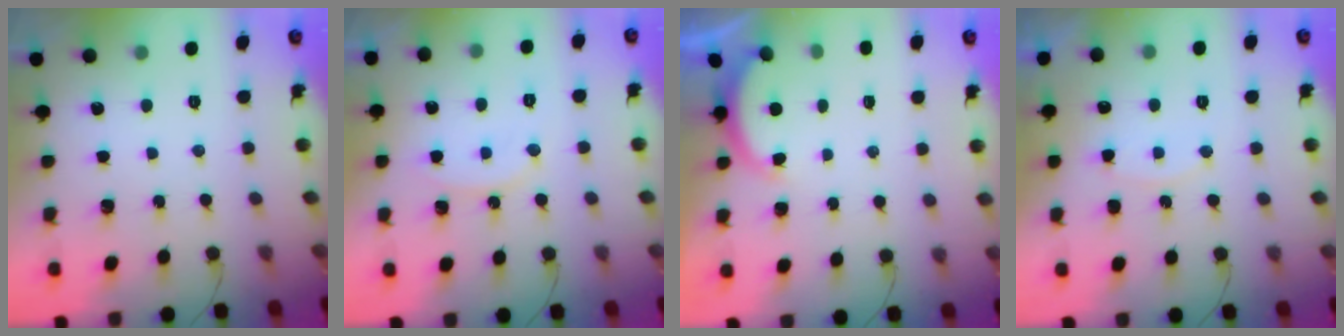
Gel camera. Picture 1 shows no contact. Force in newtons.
{"total": 7.6, "press": 7.6, "slide": 0.5}
{"total": 1.3, "press": 1.2, "slide": 0.5}
{"total": 6.8, "press": 6.8, "slide": 0.4}